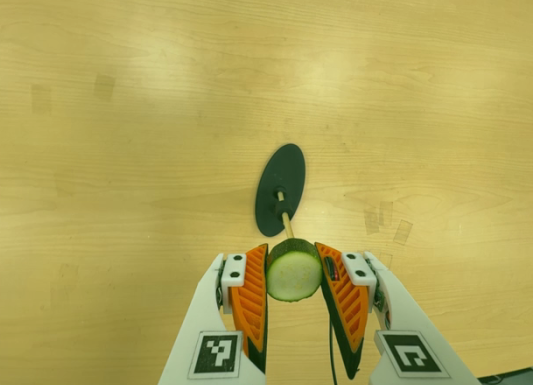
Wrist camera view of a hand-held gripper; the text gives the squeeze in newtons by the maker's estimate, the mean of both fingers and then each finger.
{"total": 9.9, "left": 9.4, "right": 10.4}